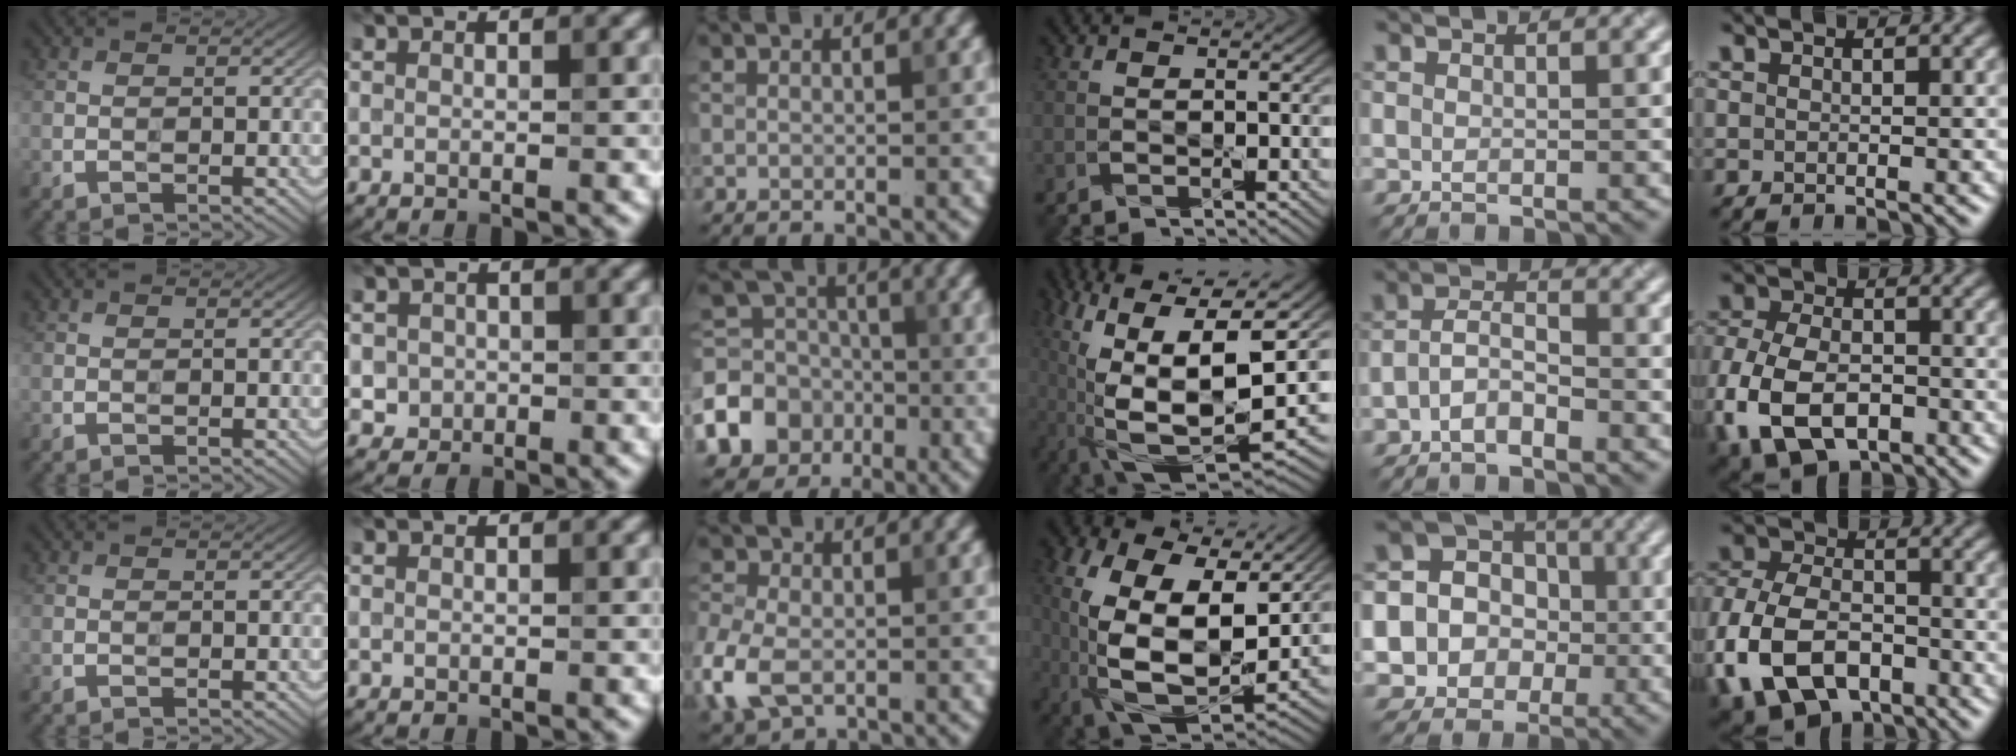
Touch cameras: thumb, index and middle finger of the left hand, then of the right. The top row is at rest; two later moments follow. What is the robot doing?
{"motion": "wipe", "object": "plastic plate"}